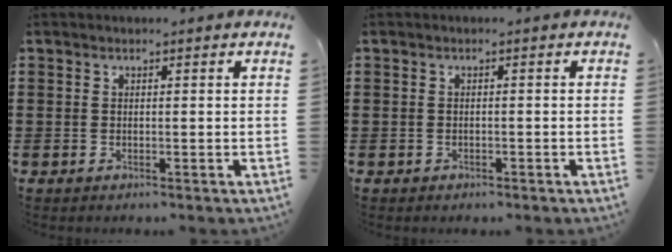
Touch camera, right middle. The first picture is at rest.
{"total": 0.7, "force": [-0.6, 0.4, 0.0], "torque": [-0.001, 0.002, -0.014]}